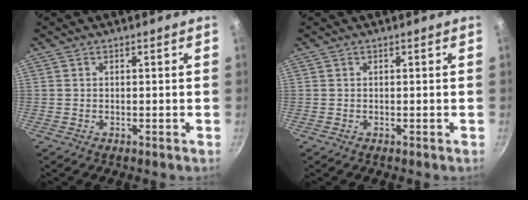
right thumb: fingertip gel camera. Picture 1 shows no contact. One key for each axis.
{"total": 0.0}